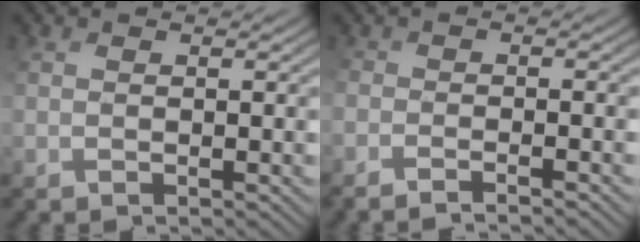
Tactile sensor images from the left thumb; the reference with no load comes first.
{"total": 3.0, "force": [-2.9, 0.0, 0.7], "torque": [-0.008, 0.000, -0.053]}